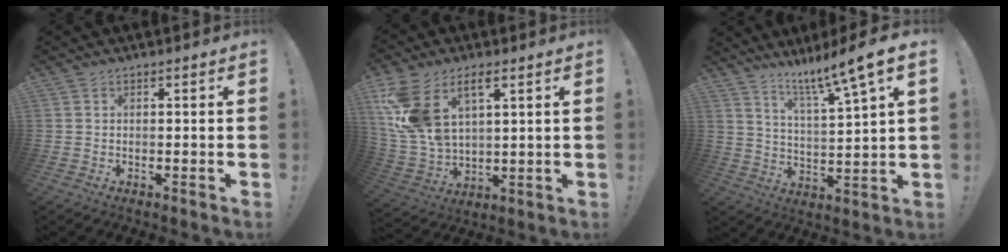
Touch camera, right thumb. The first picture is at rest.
{"total": 13.9, "force": [6.7, 8.0, 9.2], "torque": [-0.204, -0.030, 0.127]}
{"total": 11.6, "force": [8.5, -0.3, 7.8], "torque": [-0.140, -0.062, 0.131]}